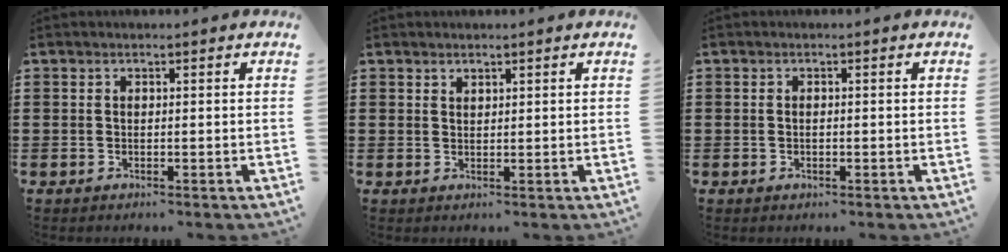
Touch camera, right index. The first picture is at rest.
{"total": 1.2, "force": [1.1, 0.4, 0.0], "torque": [-0.001, 0.001, 0.022]}
{"total": 0.5, "force": [-0.1, 0.3, 0.4], "torque": [-0.010, 0.000, -0.002]}